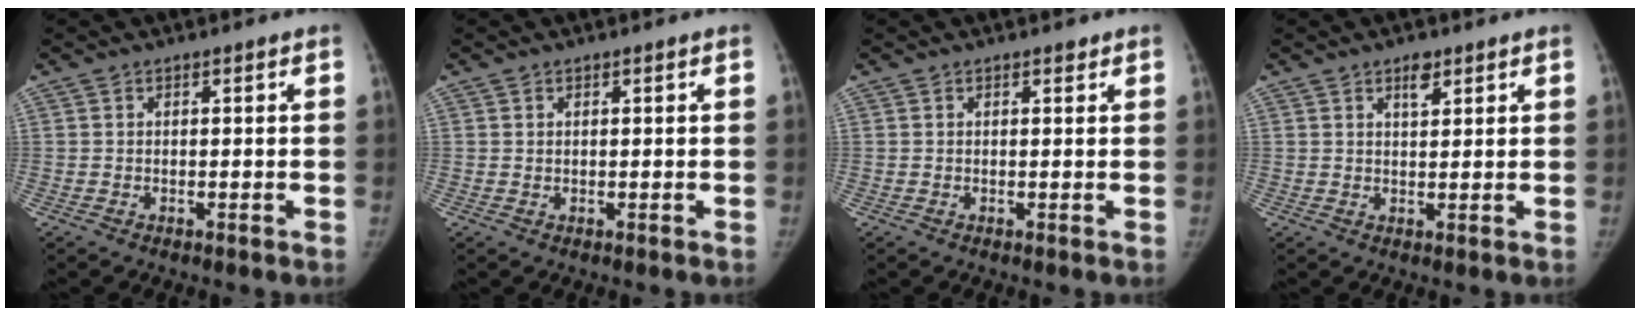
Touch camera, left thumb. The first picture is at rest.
{"total": 0.0}
{"total": 0.8, "force": [0.6, 0.4, 0.4], "torque": [-0.002, -0.004, 0.006]}
{"total": 2.9, "force": [1.8, 1.4, 1.8], "torque": [-0.016, -0.010, 0.029]}